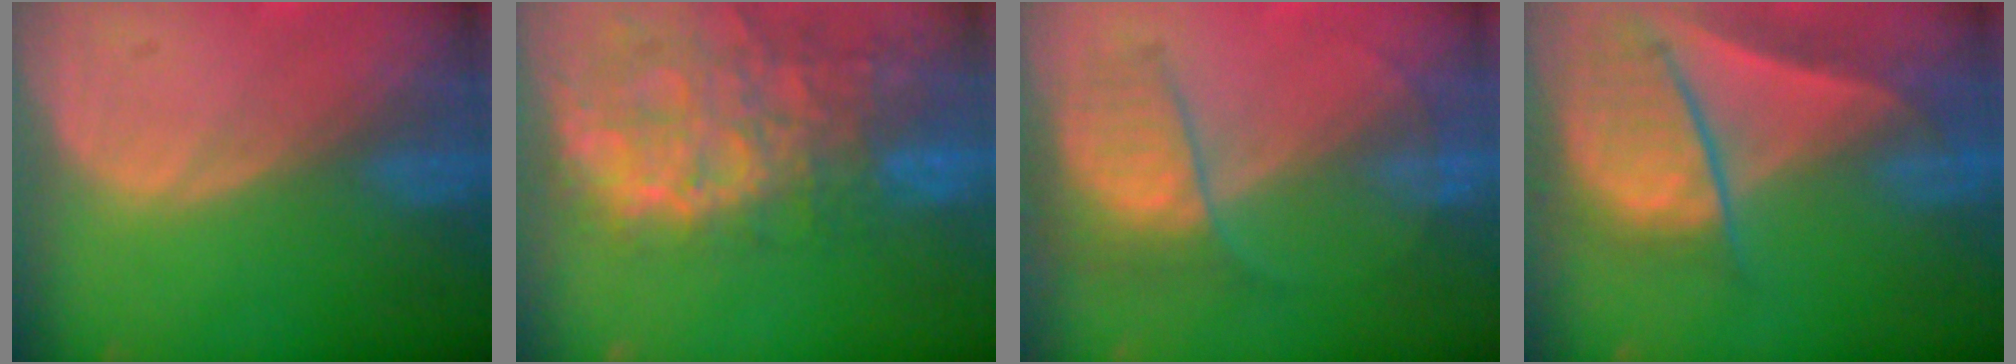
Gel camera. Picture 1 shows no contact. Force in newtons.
{"total": 13.7, "press": 11.2, "slide": 7.9}
{"total": 7.3, "press": 6.0, "slide": 4.0}
{"total": 9.2, "press": 8.0, "slide": 4.4}